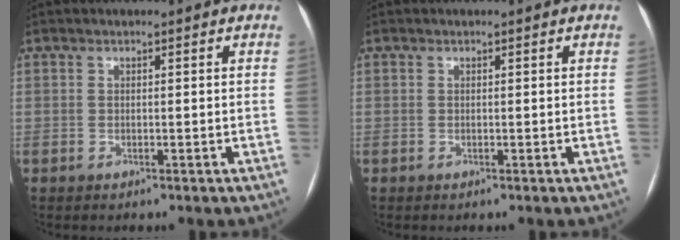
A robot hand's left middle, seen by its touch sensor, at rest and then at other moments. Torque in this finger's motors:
{"motor_torque": [0.00, -0.02, 0.00, 0.00]}